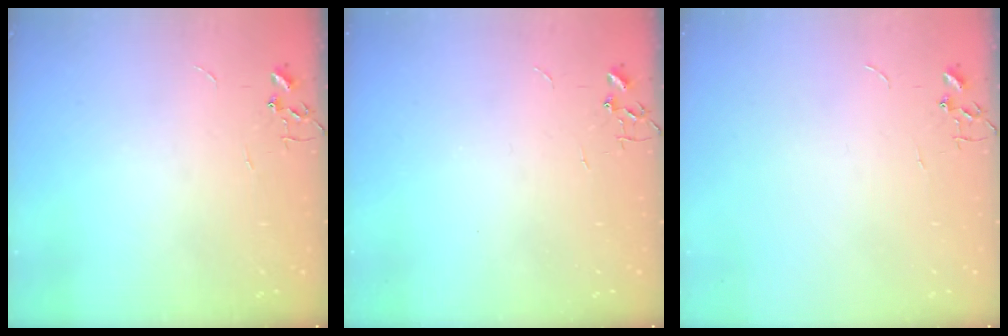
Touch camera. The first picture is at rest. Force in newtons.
{"total": 0.0}
{"total": 0.0}